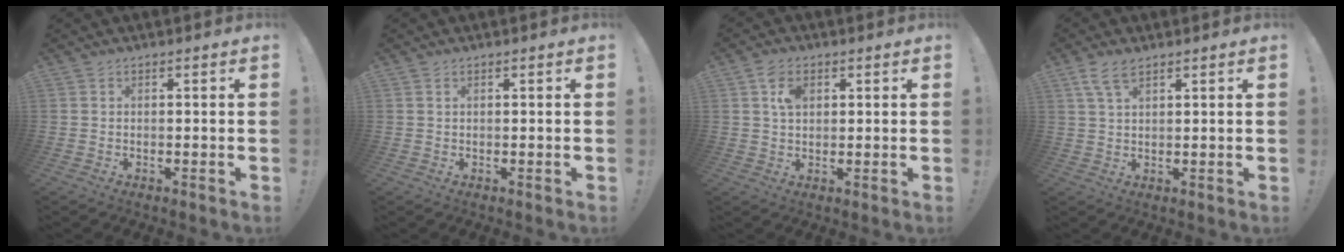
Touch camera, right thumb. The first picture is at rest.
{"total": 0.5, "force": [0.3, 0.2, 0.4], "torque": [-0.015, 0.005, 0.007]}
{"total": 4.5, "force": [1.7, 2.9, 3.0], "torque": [-0.046, -0.001, 0.029]}
{"total": 5.9, "force": [3.6, 2.5, 4.0], "torque": [-0.079, -0.005, 0.069]}